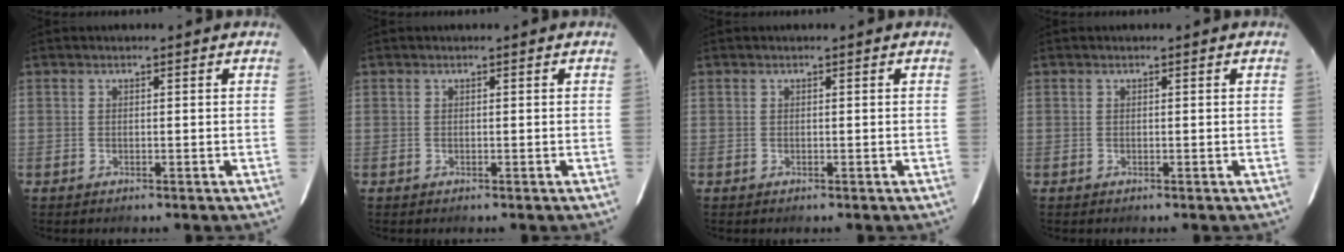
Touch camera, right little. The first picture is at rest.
{"total": 0.0}
{"total": 0.0}
{"total": 0.0}